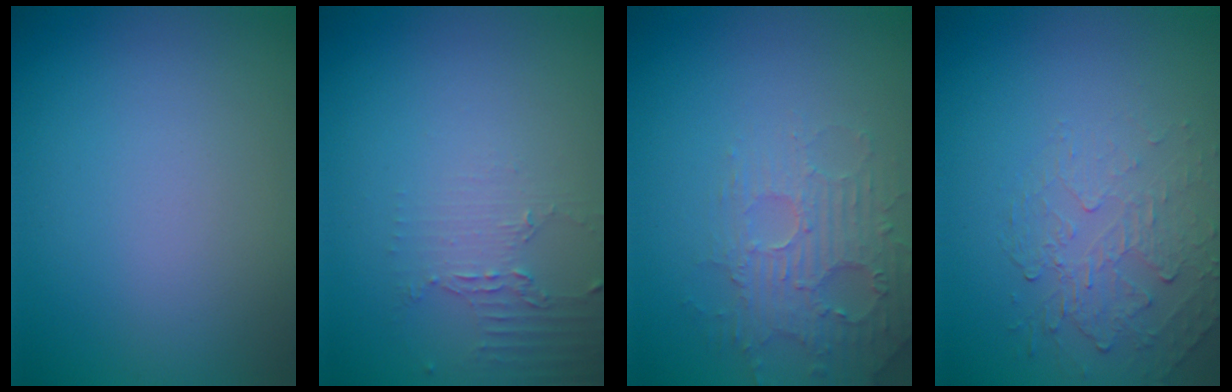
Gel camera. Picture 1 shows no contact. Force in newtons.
{"total": 2.0, "press": 1.5, "slide": 1.4}
{"total": 3.7, "press": 3.6, "slide": 0.7}
{"total": 2.2, "press": 1.1, "slide": 1.9}